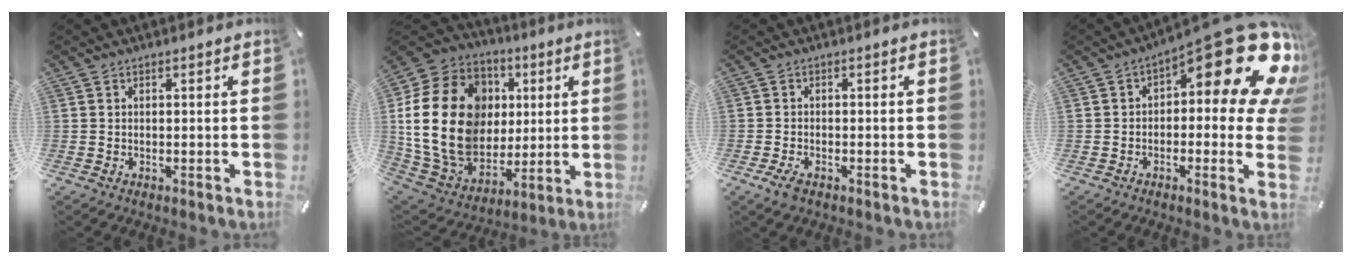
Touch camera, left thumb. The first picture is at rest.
{"total": 26.7, "force": [3.8, 20.6, 16.5], "torque": [-0.341, -0.008, 0.088]}
{"total": 2.9, "force": [-1.8, 1.3, 1.8], "torque": [-0.042, 0.002, -0.036]}
{"total": 19.7, "force": [10.4, 7.3, 15.0], "torque": [-0.184, -0.087, 0.172]}